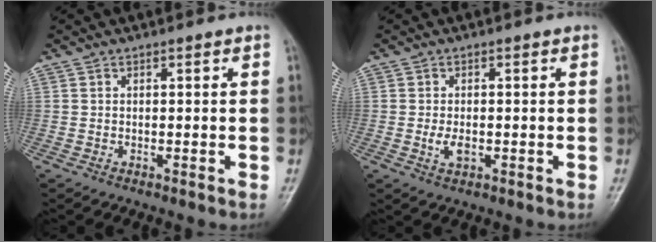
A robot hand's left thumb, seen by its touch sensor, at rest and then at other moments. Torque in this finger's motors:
{"motor_torque": [0.06, 0.08, 0.23, -0.02, 0.02]}